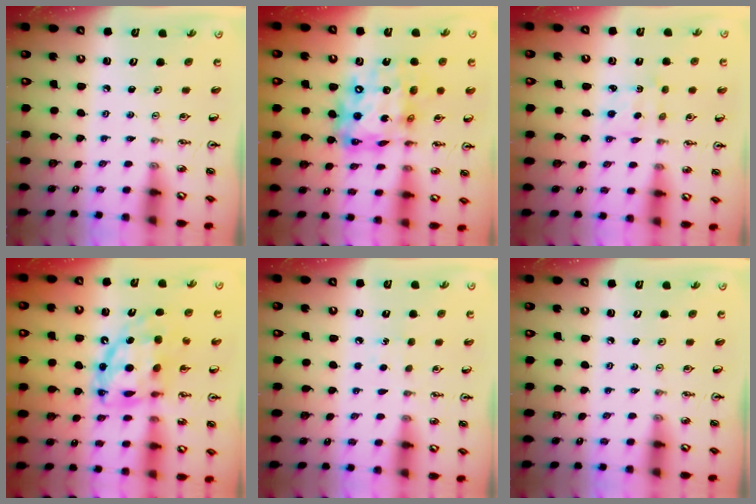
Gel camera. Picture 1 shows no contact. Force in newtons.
{"total": 17.9, "press": 17.9, "slide": 1.4}
{"total": 2.8, "press": 2.7, "slide": 0.6}
{"total": 14.9, "press": 14.8, "slide": 1.3}
{"total": 4.9, "press": 4.9, "slide": 0.5}
{"total": 0.0}